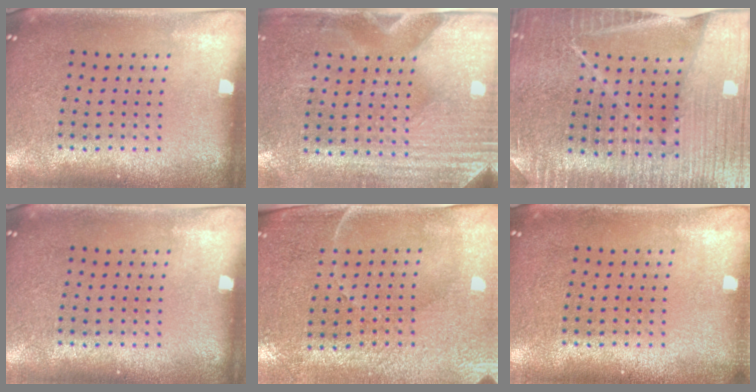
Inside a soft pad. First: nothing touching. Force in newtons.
{"total": 3.0, "press": 2.6, "slide": 1.5}
{"total": 4.0, "press": 3.8, "slide": 1.2}
{"total": 0.0}
{"total": 3.3, "press": 3.0, "slide": 1.3}
{"total": 0.6, "press": 0.5, "slide": 0.2}